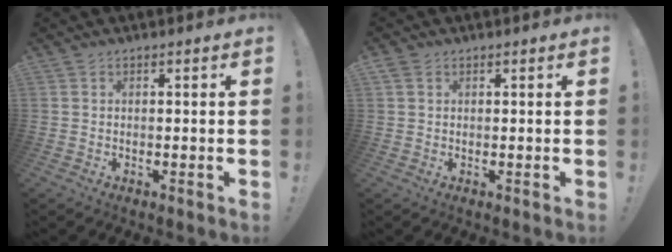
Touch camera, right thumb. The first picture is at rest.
{"total": 1.4, "force": [0.8, 0.9, 0.6], "torque": [-0.010, 0.000, 0.015]}